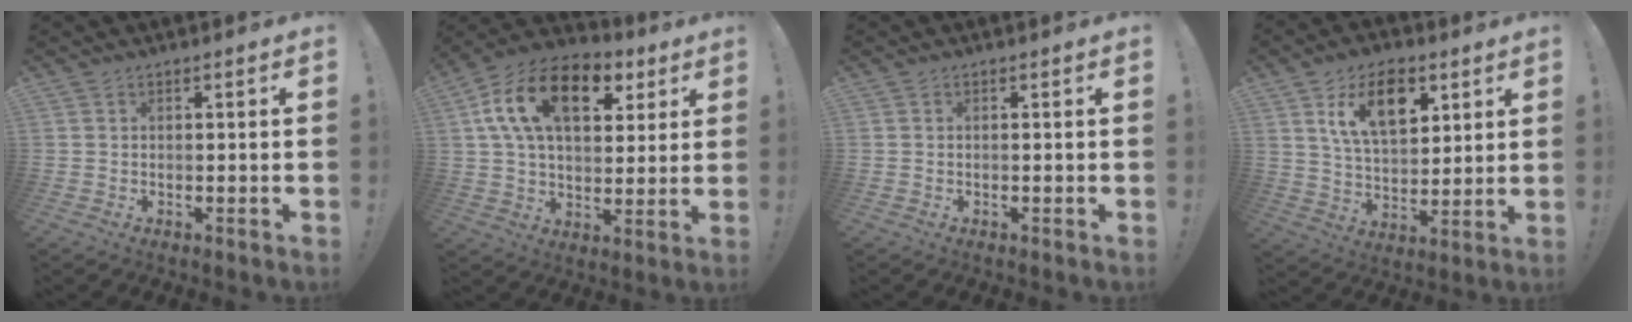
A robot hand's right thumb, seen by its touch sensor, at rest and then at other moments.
{"total": 19.1, "force": [7.4, 11.4, 13.5], "torque": [-0.216, -0.013, 0.131]}
{"total": 0.0}
{"total": 15.0, "force": [7.4, 9.2, 9.2], "torque": [-0.144, -0.022, 0.133]}